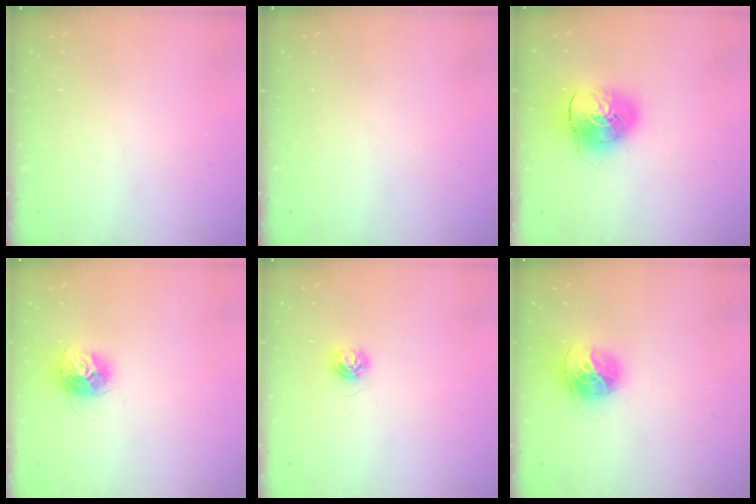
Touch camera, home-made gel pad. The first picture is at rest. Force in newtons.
{"total": 0.0}
{"total": 11.2, "press": 11.0, "slide": 1.9}
{"total": 12.4, "press": 12.4, "slide": 1.0}
{"total": 4.2, "press": 4.2, "slide": 0.4}
{"total": 14.3, "press": 14.3, "slide": 1.5}